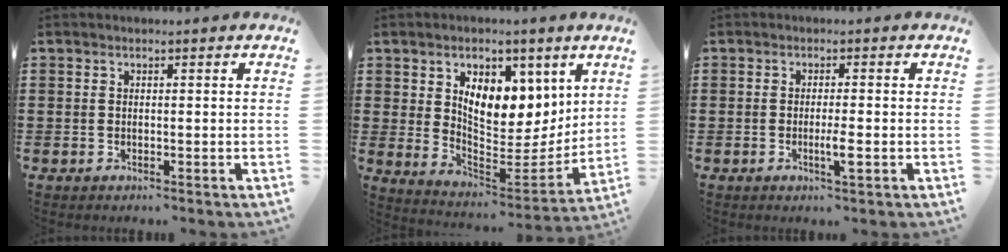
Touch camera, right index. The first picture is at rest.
{"total": 8.2, "force": [4.9, 5.1, 4.1], "torque": [-0.081, -0.034, 0.086]}
{"total": 2.8, "force": [-0.9, 0.3, 2.6], "torque": [-0.052, -0.005, -0.018]}